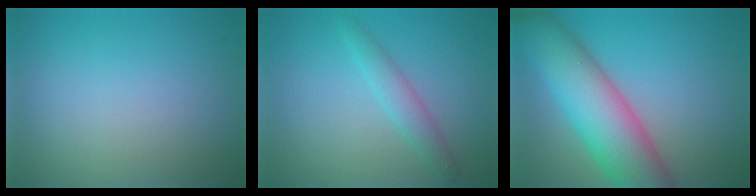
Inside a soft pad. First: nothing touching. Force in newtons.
{"total": 2.1, "press": 2.1, "slide": 0.0}
{"total": 10.3, "press": 10.3, "slide": 0.6}